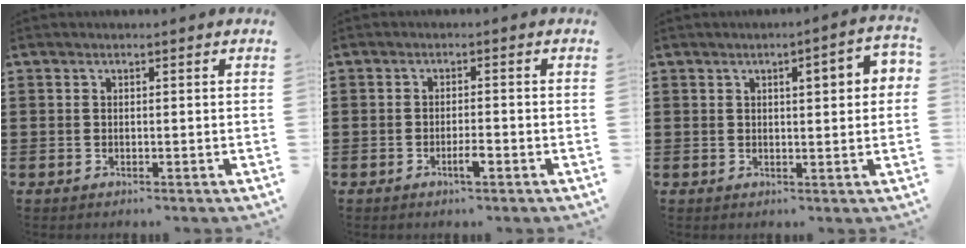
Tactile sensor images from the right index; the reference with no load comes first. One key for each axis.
{"total": 2.5, "fx": -1.3, "fy": 0.5, "fz": 2.1, "tx": -0.036, "ty": 0.002, "tz": -0.024}
{"total": 3.5, "fx": 0.7, "fy": 0.7, "fz": 3.4, "tx": -0.055, "ty": 0.002, "tz": 0.007}